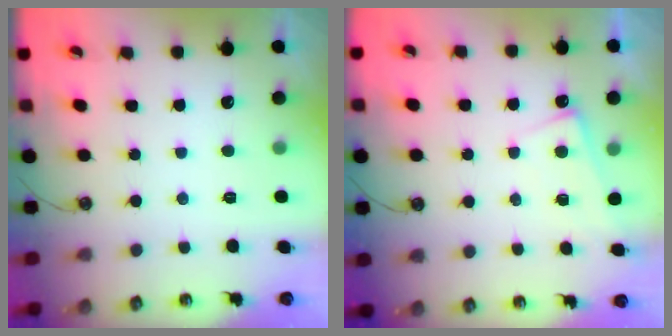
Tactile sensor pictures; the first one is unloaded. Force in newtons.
{"total": 1.3, "press": 1.2, "slide": 0.4}